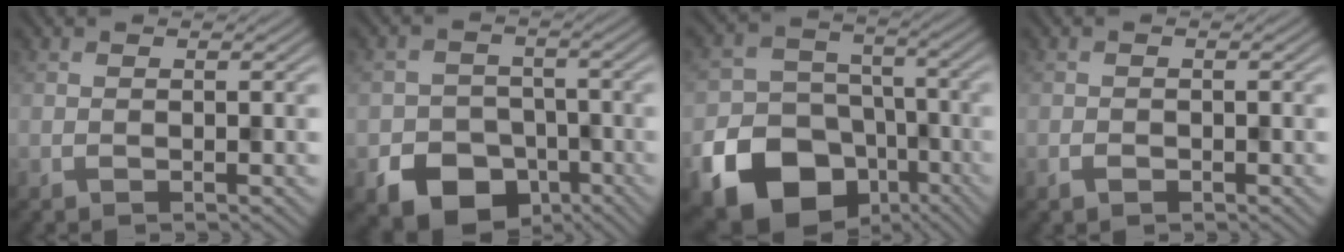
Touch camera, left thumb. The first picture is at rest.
{"total": 10.0, "force": [-5.3, 7.4, 4.1], "torque": [-0.073, -0.028, -0.099]}
{"total": 20.0, "force": [-10.2, 15.7, 7.2], "torque": [-0.155, -0.078, -0.173]}
{"total": 1.0, "force": [-0.6, 0.7, 0.4], "torque": [-0.007, -0.002, -0.012]}